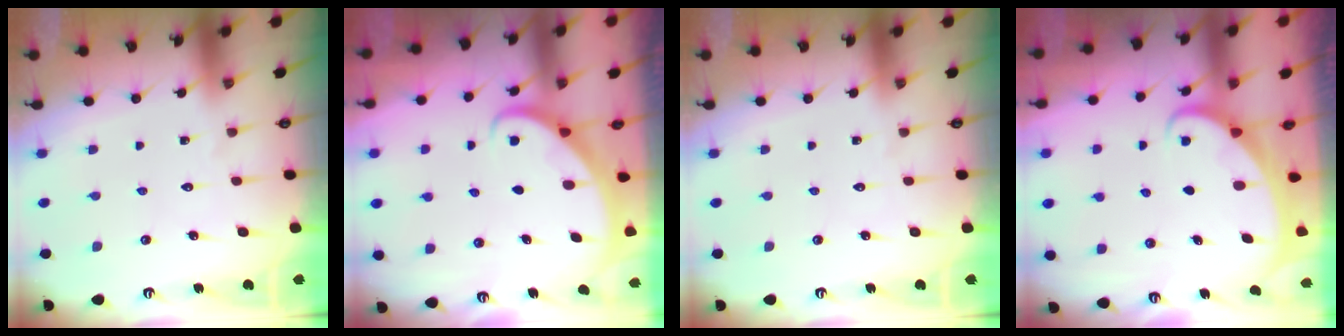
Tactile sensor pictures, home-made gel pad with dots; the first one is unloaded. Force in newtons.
{"total": 2.7, "press": 2.7, "slide": 0.2}
{"total": 0.0}
{"total": 1.8, "press": 1.8, "slide": 0.1}